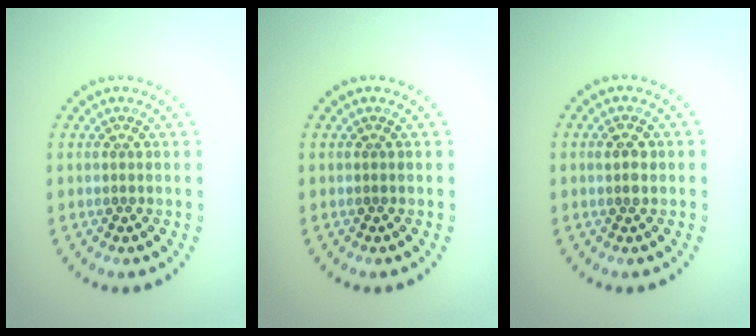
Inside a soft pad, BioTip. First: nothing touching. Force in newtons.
{"total": 0.0}
{"total": 1.3, "press": 1.2, "slide": 0.3}